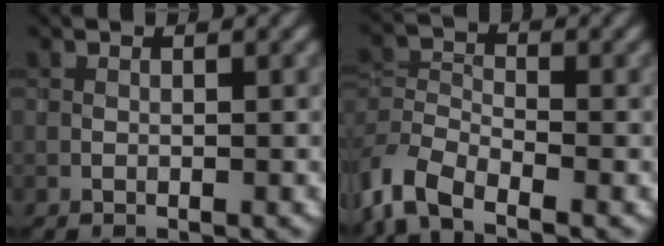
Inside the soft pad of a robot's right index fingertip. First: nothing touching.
{"total": 4.9, "force": [-3.4, 2.3, 2.7], "torque": [-0.049, 0.001, -0.082]}